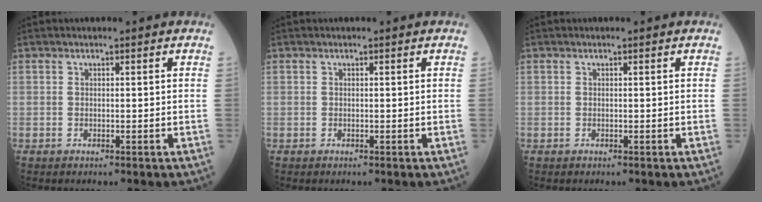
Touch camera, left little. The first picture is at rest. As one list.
[{"total": 0.0}, {"total": 0.0}]